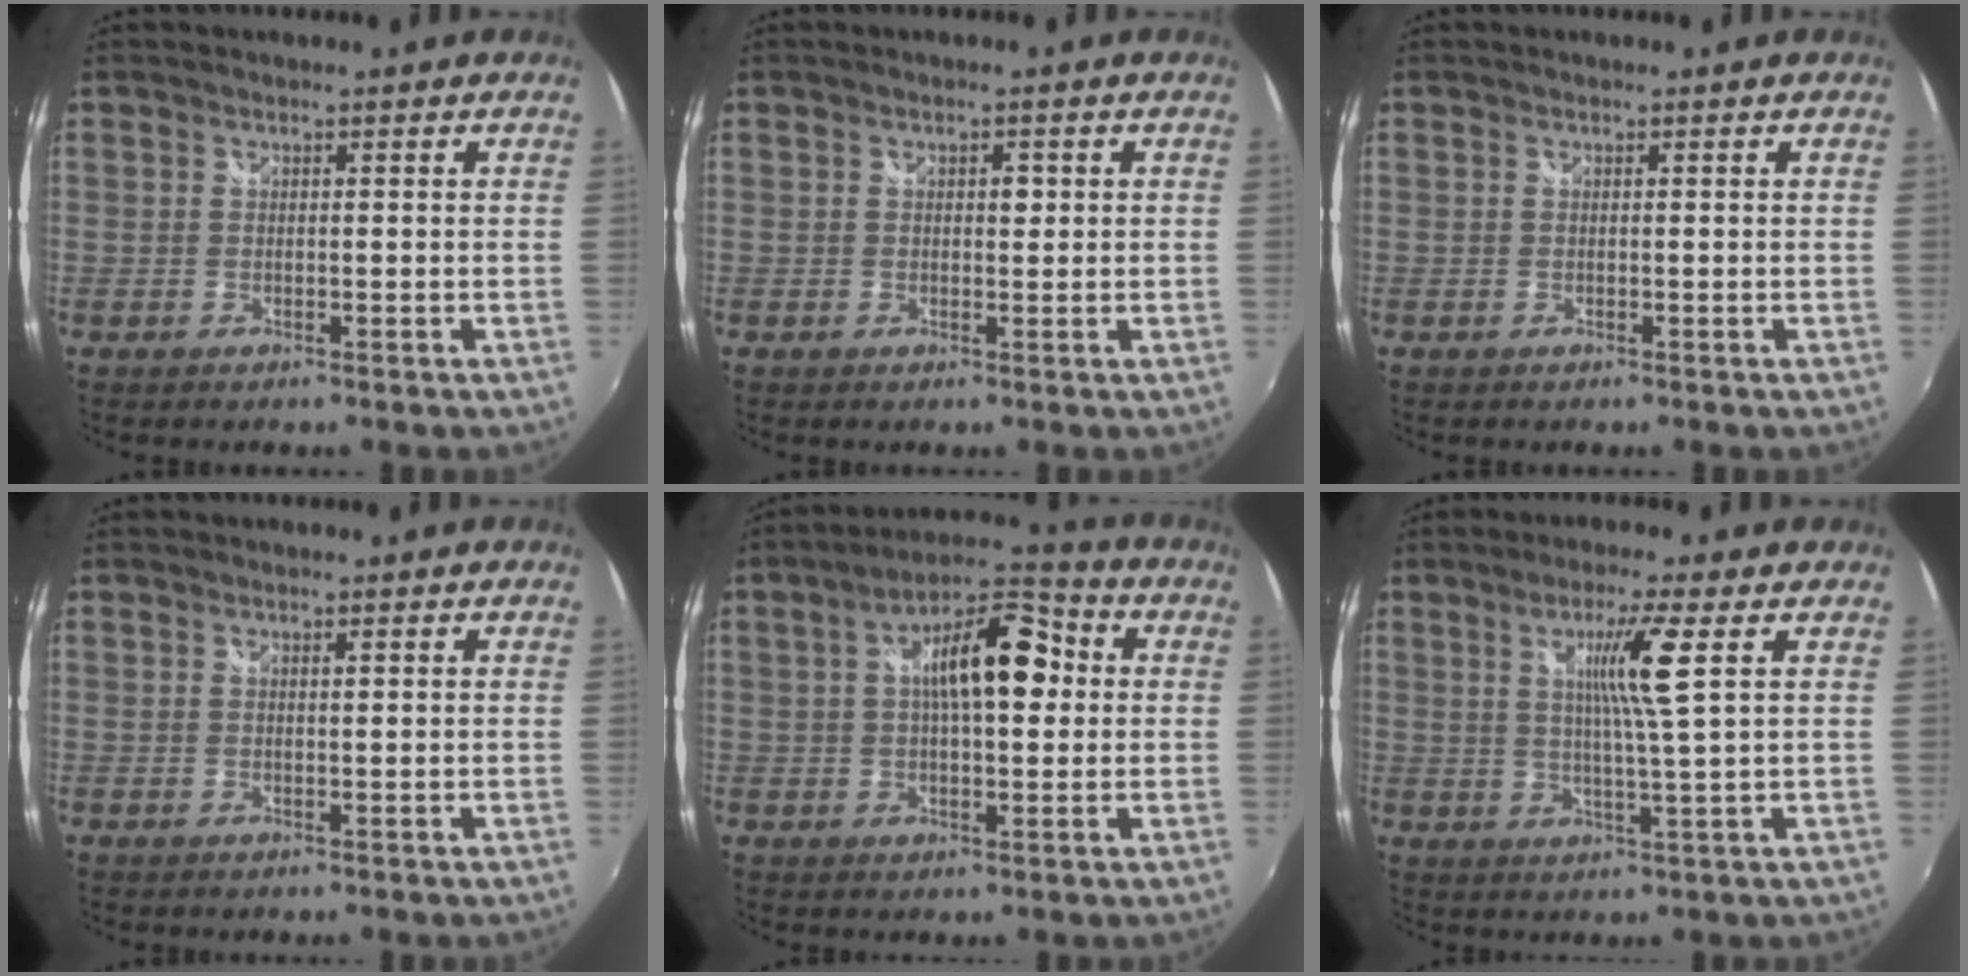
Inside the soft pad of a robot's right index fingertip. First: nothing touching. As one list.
[{"total": 1.3, "force": [0.2, 0.9, 0.9], "torque": [-0.011, 0.004, 0.002]}, {"total": 0.0}, {"total": 0.6, "force": [0.3, 0.0, 0.6], "torque": [-0.009, 0.002, 0.005]}, {"total": 12.3, "force": [1.9, 4.8, 11.2], "torque": [-0.179, 0.027, 0.021]}, {"total": 7.2, "force": [2.3, -1.3, 6.7], "torque": [-0.116, -0.002, 0.038]}]